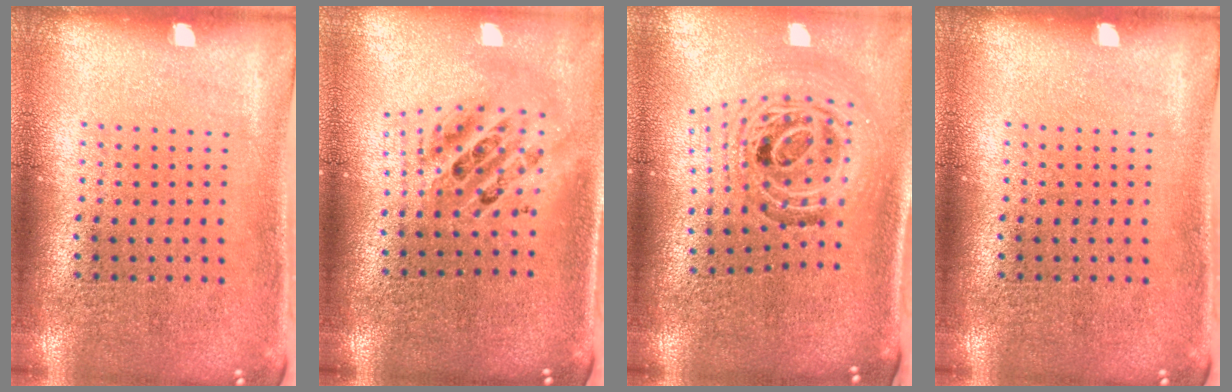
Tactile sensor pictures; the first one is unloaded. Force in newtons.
{"total": 2.1, "press": 1.6, "slide": 1.4}
{"total": 1.6, "press": 1.3, "slide": 0.9}
{"total": 0.0}